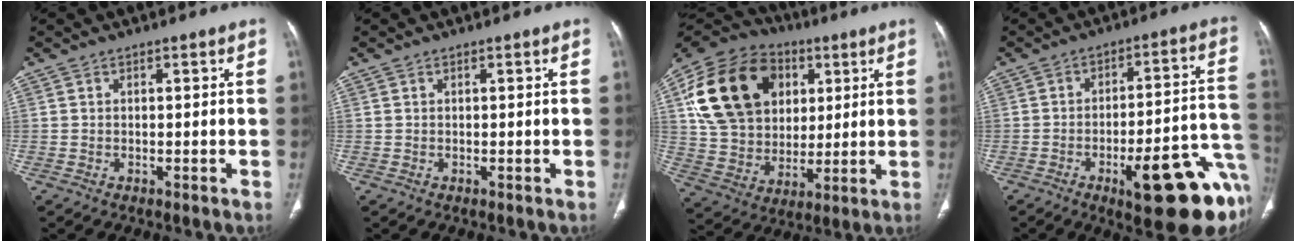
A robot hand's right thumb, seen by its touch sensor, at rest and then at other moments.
{"total": 0.0}
{"total": 24.0, "force": [7.4, 18.2, 13.9], "torque": [-0.247, 0.012, 0.134]}
{"total": 21.5, "force": [-8.8, 5.7, 18.8], "torque": [-0.171, 0.046, -0.108]}